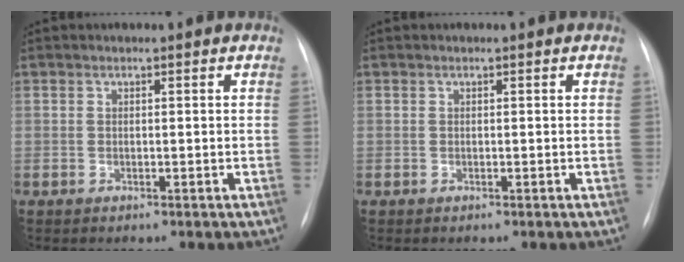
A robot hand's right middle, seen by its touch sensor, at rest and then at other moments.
{"total": 0.0}